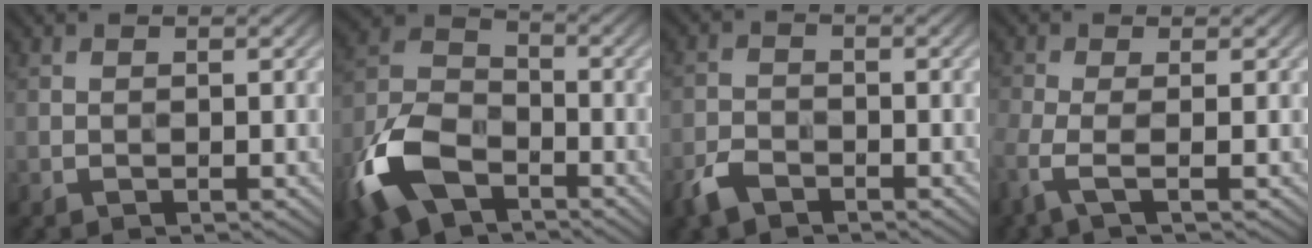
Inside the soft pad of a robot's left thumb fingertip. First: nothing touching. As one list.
[{"total": 13.3, "force": [-7.1, 7.6, 8.3], "torque": [-0.212, -0.021, -0.154]}, {"total": 3.4, "force": [-2.5, 1.7, 1.6], "torque": [-0.035, -0.004, -0.060]}, {"total": 3.4, "force": [-1.4, 0.6, 3.0], "torque": [-0.074, -0.002, -0.042]}]